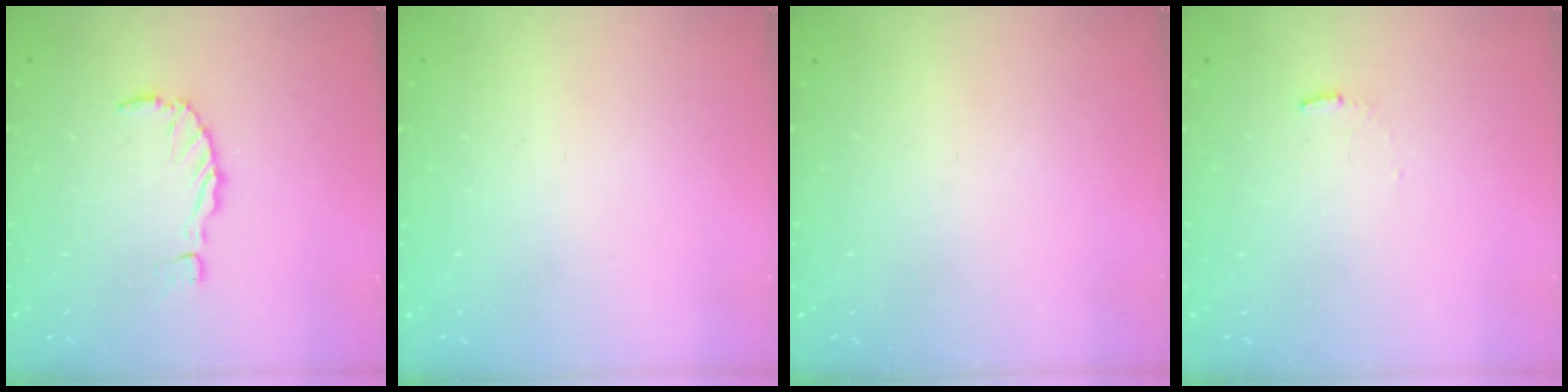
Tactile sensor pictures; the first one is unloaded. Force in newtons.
{"total": 0.0}
{"total": 0.0}
{"total": 5.0, "press": 5.0, "slide": 0.4}